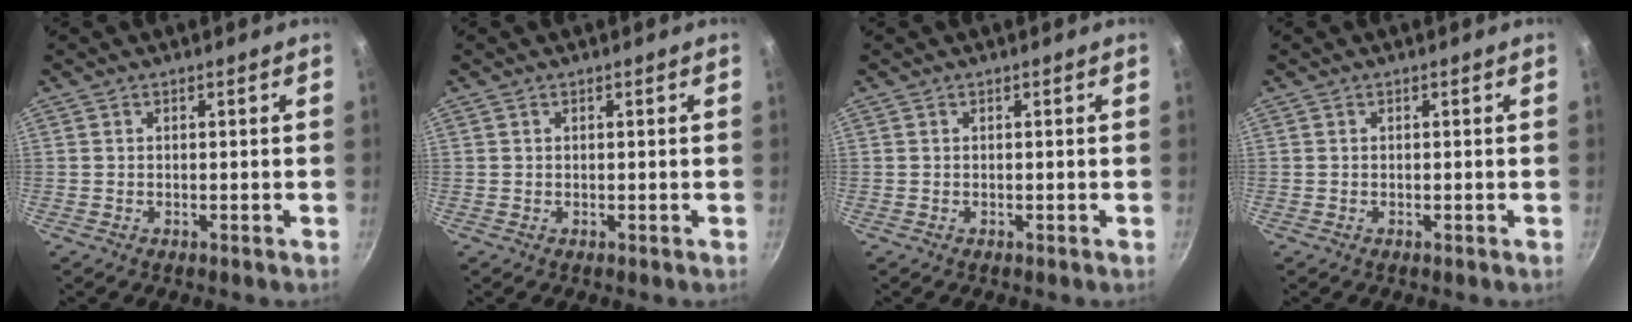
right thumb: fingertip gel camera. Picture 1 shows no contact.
{"total": 0.0}
{"total": 0.0}
{"total": 0.0}